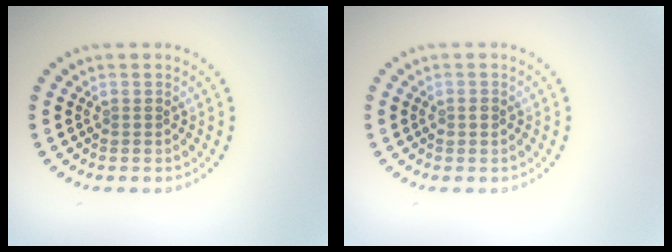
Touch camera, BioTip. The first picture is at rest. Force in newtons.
{"total": 1.1, "press": 1.0, "slide": 0.3}